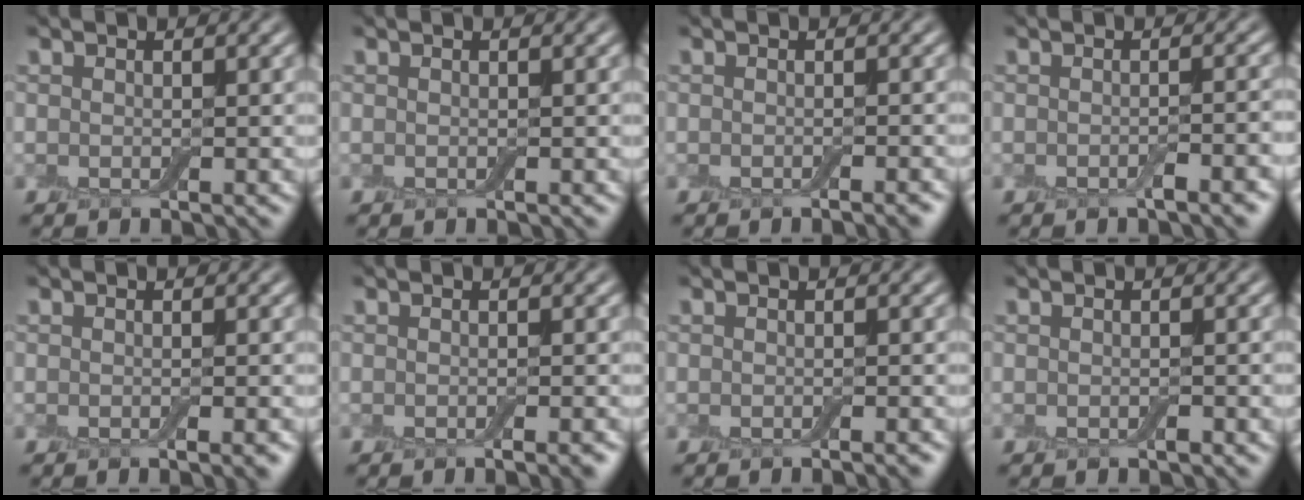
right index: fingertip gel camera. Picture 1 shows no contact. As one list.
[{"total": 0.0}, {"total": 1.4, "force": [-0.8, 0.2, 1.1], "torque": [-0.007, 0.001, -0.012]}, {"total": 2.2, "force": [-1.1, 0.5, 1.9], "torque": [-0.022, 0.002, -0.019]}, {"total": 1.5, "force": [-0.6, 0.3, 1.4], "torque": [-0.011, 0.000, -0.009]}, {"total": 1.7, "force": [-0.9, 0.3, 1.4], "torque": [-0.011, 0.002, -0.013]}, {"total": 1.0, "force": [-0.6, 0.1, 0.8], "torque": [-0.006, 0.000, -0.011]}, {"total": 0.5, "force": [-0.3, 0.2, 0.4], "torque": [-0.006, 0.001, -0.004]}]